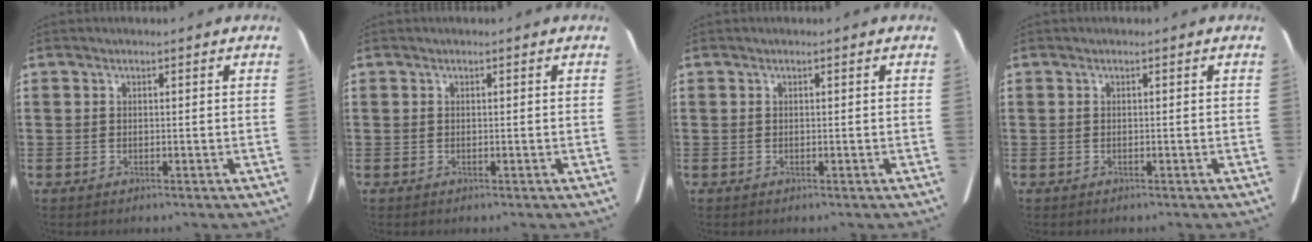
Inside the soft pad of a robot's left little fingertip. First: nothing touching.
{"total": 0.0}
{"total": 0.0}
{"total": 0.0}